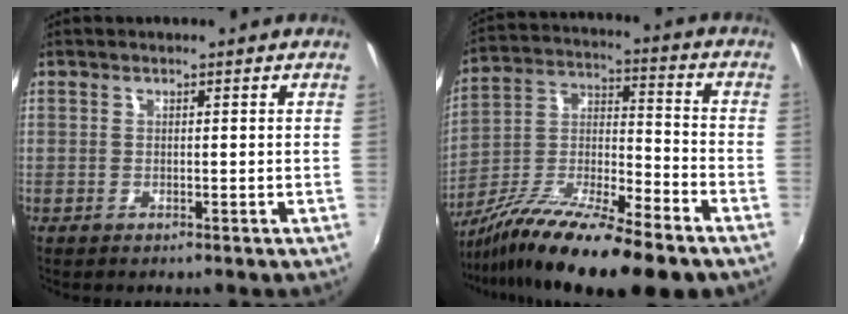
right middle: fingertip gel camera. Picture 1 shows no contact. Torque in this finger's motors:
{"motor_torque": [1.54, -0.59, 0.71, 0.21]}